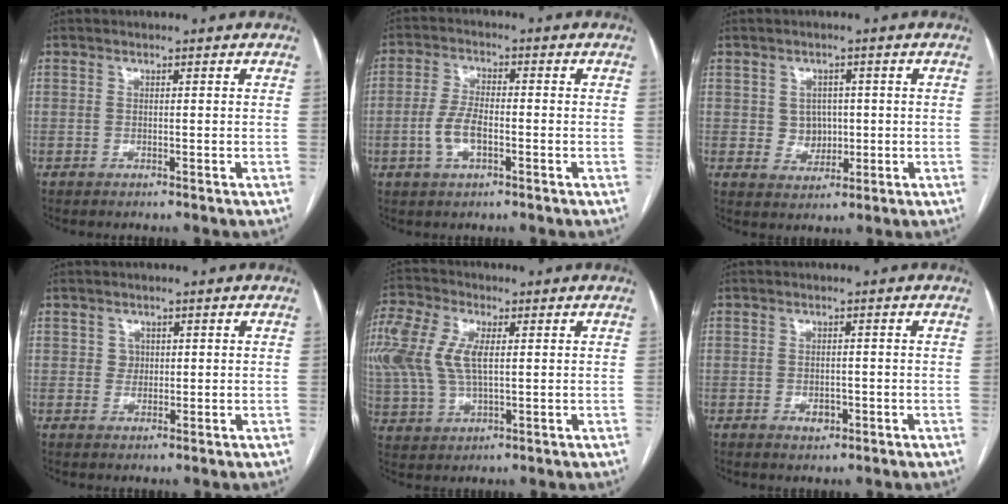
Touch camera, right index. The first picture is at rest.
{"total": 5.4, "force": [-1.5, 2.2, 4.6], "torque": [-0.105, 0.006, -0.027]}
{"total": 3.9, "force": [0.5, 3.6, 1.4], "torque": [-0.016, 0.009, 0.016]}
{"total": 1.8, "force": [0.5, 1.7, 0.5], "torque": [-0.003, -0.001, 0.007]}
{"total": 20.6, "force": [4.5, 12.5, 15.8], "torque": [-0.423, 0.043, 0.090]}
{"total": 2.0, "force": [-0.6, 1.4, 1.3], "torque": [-0.022, 0.003, -0.001]}